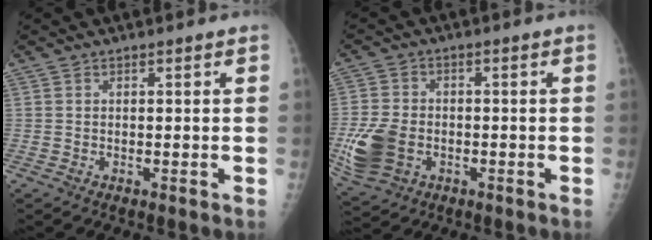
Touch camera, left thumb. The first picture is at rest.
{"total": 10.1, "force": [-2.7, 7.3, 6.4], "torque": [-0.134, 0.008, -0.047]}